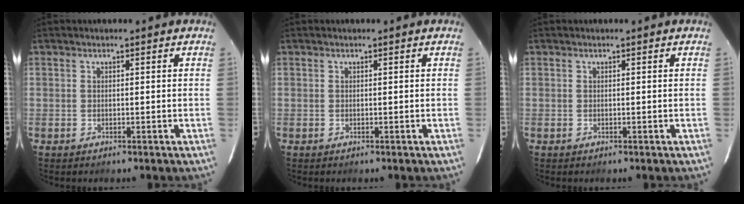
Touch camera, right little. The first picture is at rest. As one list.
[{"total": 0.0}, {"total": 0.0}]